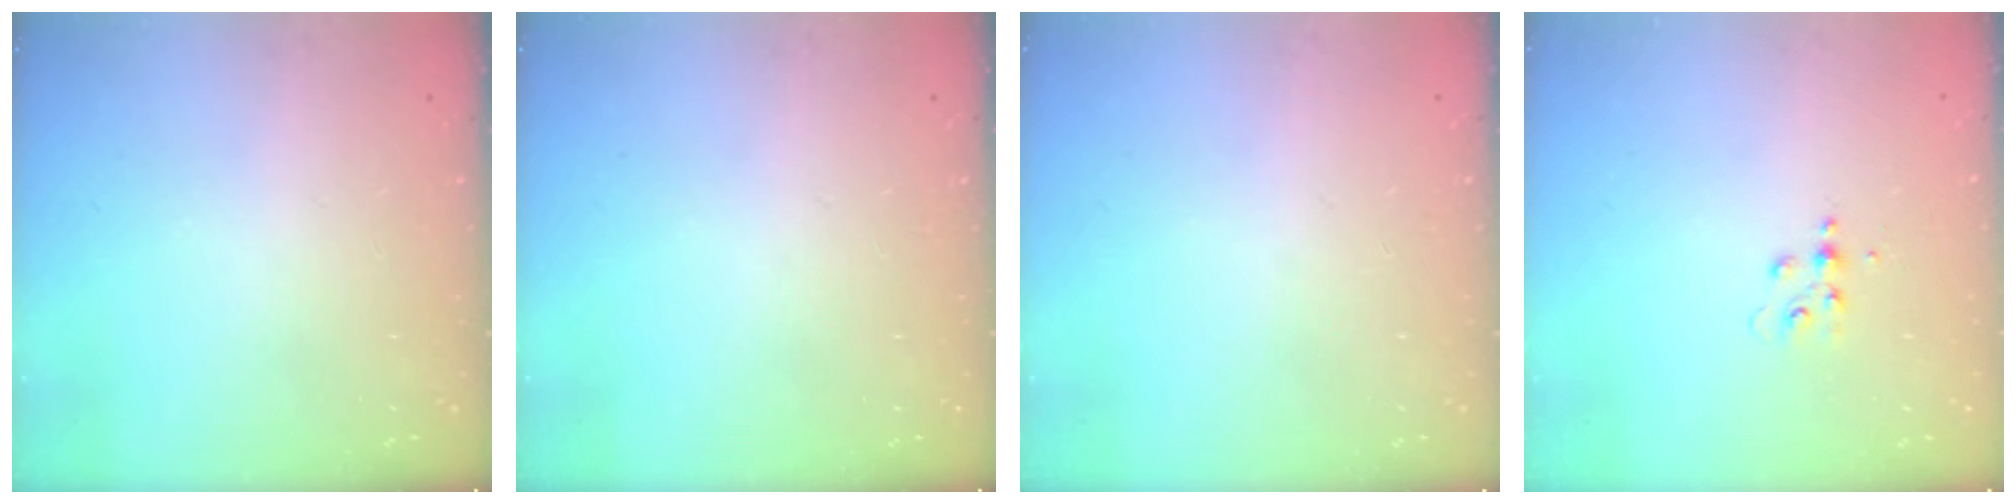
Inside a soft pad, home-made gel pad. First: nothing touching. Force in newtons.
{"total": 0.0}
{"total": 0.7, "press": 0.7, "slide": 0.2}
{"total": 4.2, "press": 4.1, "slide": 0.5}